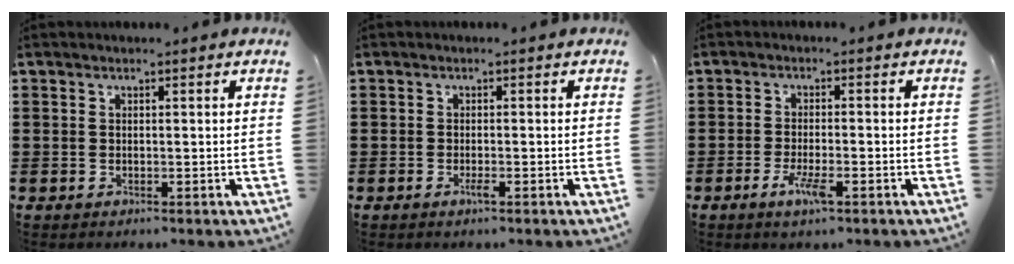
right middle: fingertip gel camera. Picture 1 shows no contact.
{"total": 1.2, "force": [-0.6, 0.2, 1.0], "torque": [-0.019, -0.003, -0.011]}
{"total": 3.8, "force": [-1.9, 0.7, 3.2], "torque": [-0.071, -0.008, -0.039]}